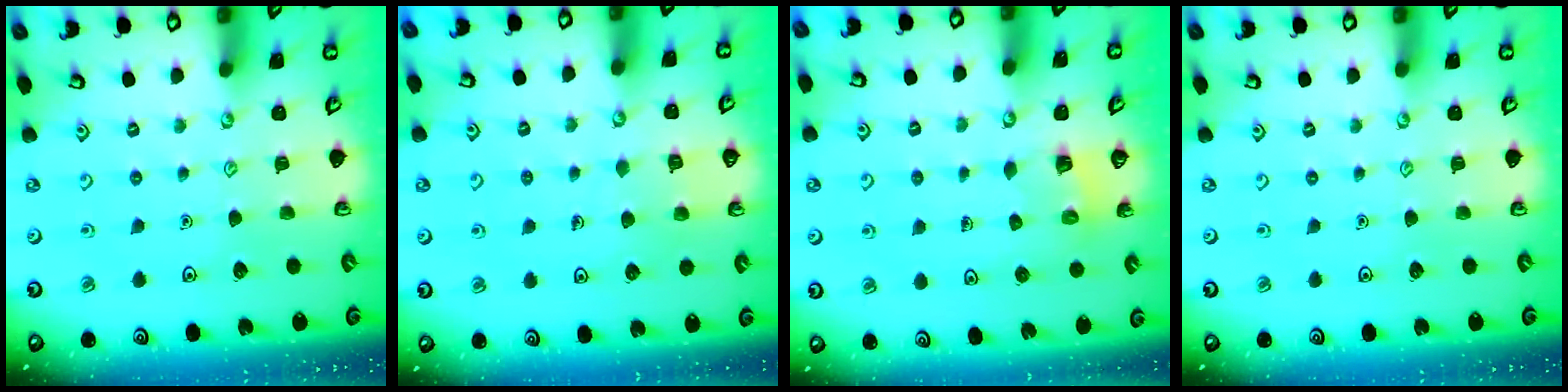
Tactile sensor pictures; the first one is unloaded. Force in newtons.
{"total": 5.1, "press": 5.1, "slide": 0.3}
{"total": 2.6, "press": 2.6, "slide": 0.3}
{"total": 0.0}